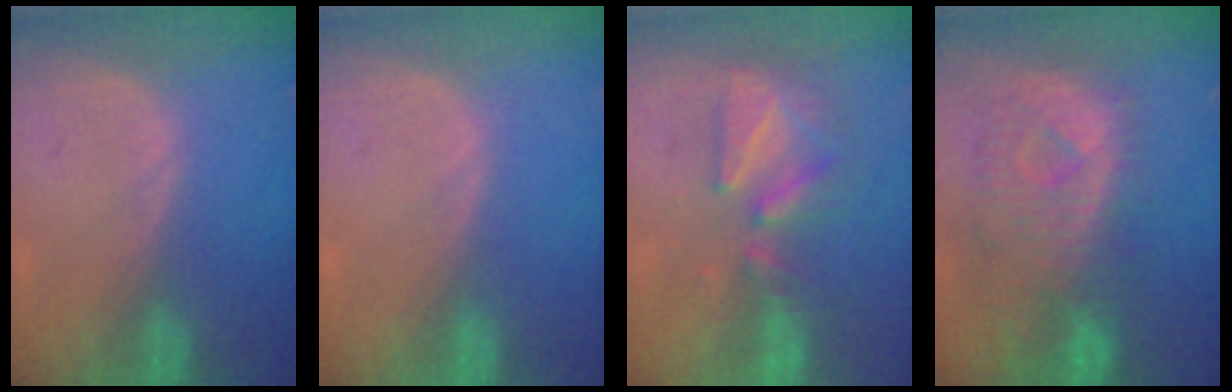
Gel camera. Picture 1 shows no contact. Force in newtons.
{"total": 0.0}
{"total": 8.9, "press": 7.8, "slide": 4.2}
{"total": 10.9, "press": 9.6, "slide": 5.2}